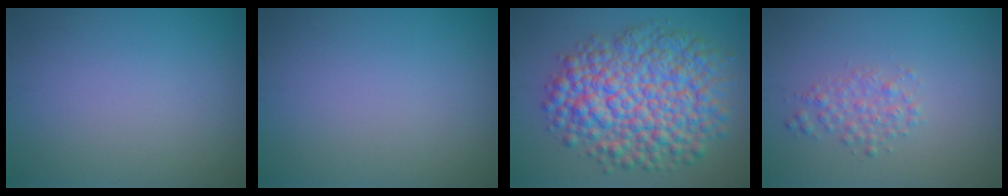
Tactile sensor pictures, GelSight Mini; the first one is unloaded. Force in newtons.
{"total": 0.0}
{"total": 10.2, "press": 10.2, "slide": 0.3}
{"total": 1.8, "press": 1.8, "slide": 0.1}